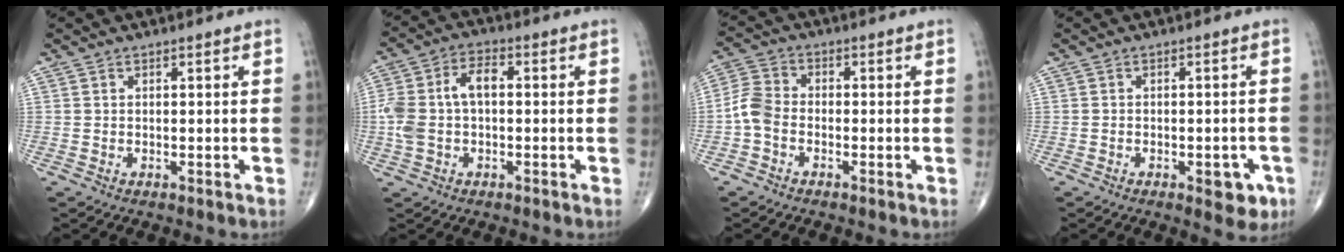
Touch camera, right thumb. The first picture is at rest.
{"total": 9.6, "force": [0.1, 5.6, 7.7], "torque": [-0.174, 0.033, 0.001]}
{"total": 4.9, "force": [-1.7, 3.3, 3.2], "torque": [-0.066, 0.016, -0.047]}
{"total": 4.9, "force": [-2.1, 2.4, 3.7], "torque": [-0.023, 0.008, -0.022]}